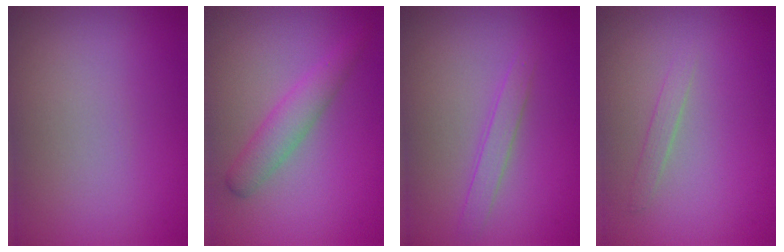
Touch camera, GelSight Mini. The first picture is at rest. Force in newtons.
{"total": 2.8, "press": 2.7, "slide": 0.1}
{"total": 1.7, "press": 1.7, "slide": 0.1}
{"total": 1.0, "press": 1.0, "slide": 0.1}